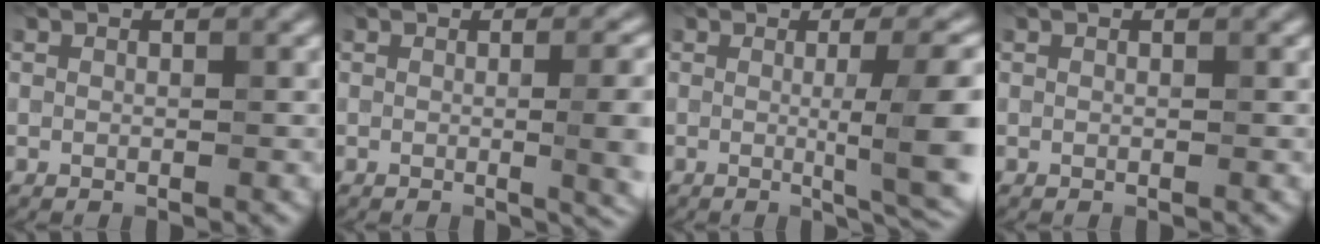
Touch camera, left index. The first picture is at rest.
{"total": 7.2, "force": [-0.4, 3.0, 6.6], "torque": [-0.047, -0.005, 0.002]}
{"total": 8.7, "force": [-0.4, 2.1, 8.4], "torque": [-0.092, -0.003, -0.006]}
{"total": 0.0}